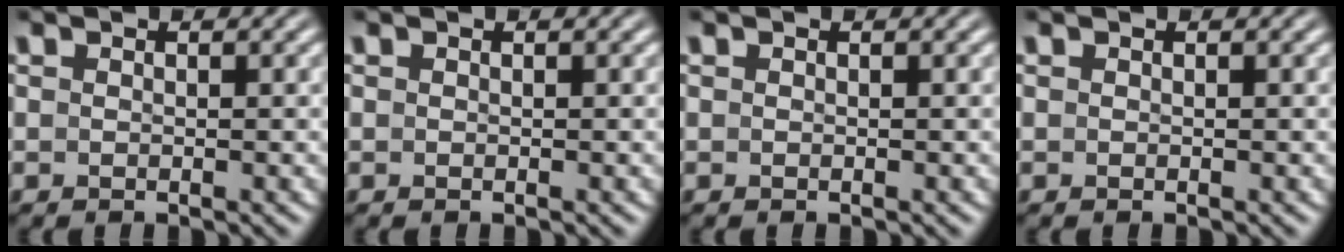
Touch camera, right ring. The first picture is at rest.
{"total": 0.0}
{"total": 0.0}
{"total": 0.0}